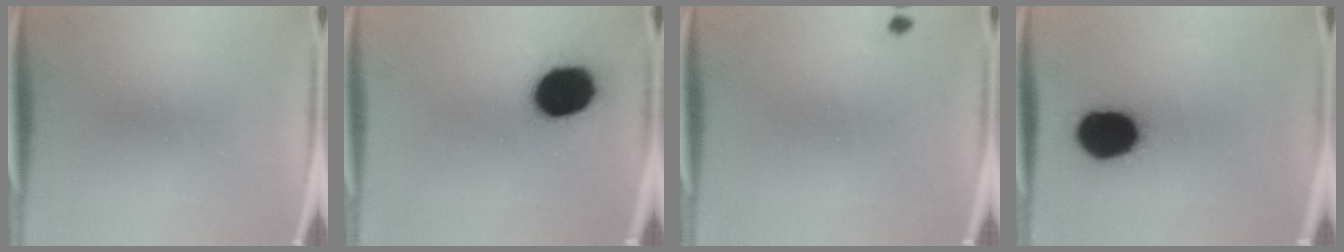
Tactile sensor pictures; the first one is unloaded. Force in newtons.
{"total": 17.4}
{"total": 0.7}
{"total": 19.5}